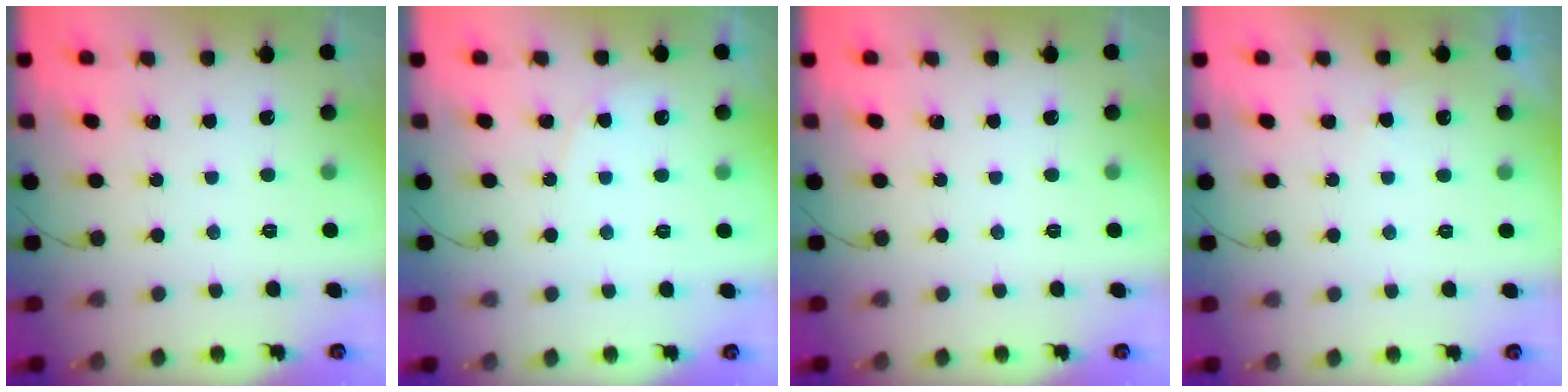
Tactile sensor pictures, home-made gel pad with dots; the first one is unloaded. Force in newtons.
{"total": 3.8, "press": 3.7, "slide": 0.5}
{"total": 0.0}
{"total": 3.0, "press": 3.0, "slide": 0.0}